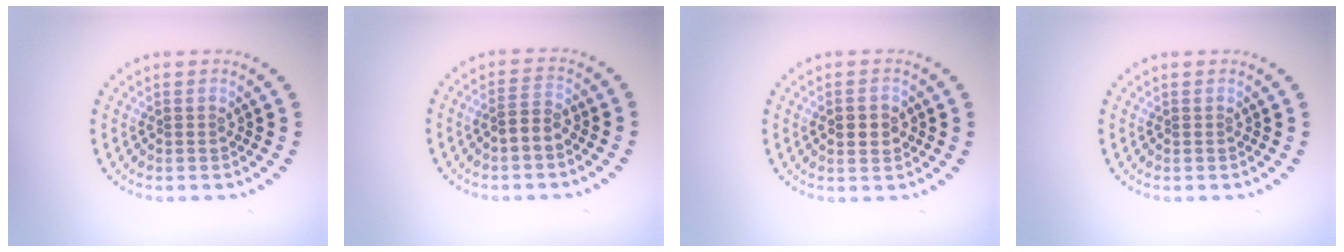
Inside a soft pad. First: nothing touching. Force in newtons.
{"total": 1.8, "press": 1.7, "slide": 0.8}
{"total": 2.2, "press": 2.2, "slide": 0.2}
{"total": 0.0}